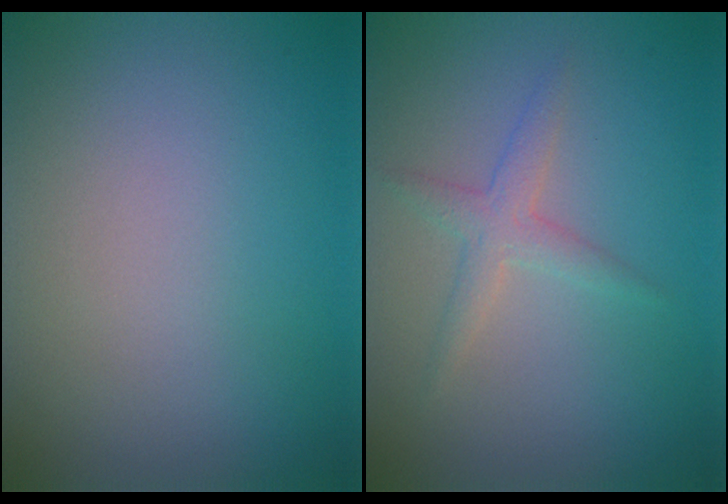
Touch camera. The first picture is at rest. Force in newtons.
{"total": 1.9, "press": 1.9, "slide": 0.0}